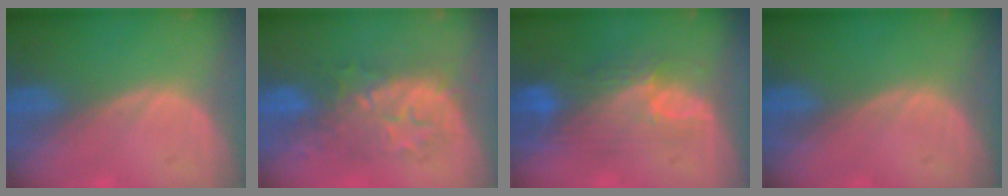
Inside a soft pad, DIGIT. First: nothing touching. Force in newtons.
{"total": 8.3, "press": 8.3, "slide": 0.1}
{"total": 9.5, "press": 8.3, "slide": 4.6}
{"total": 0.0}